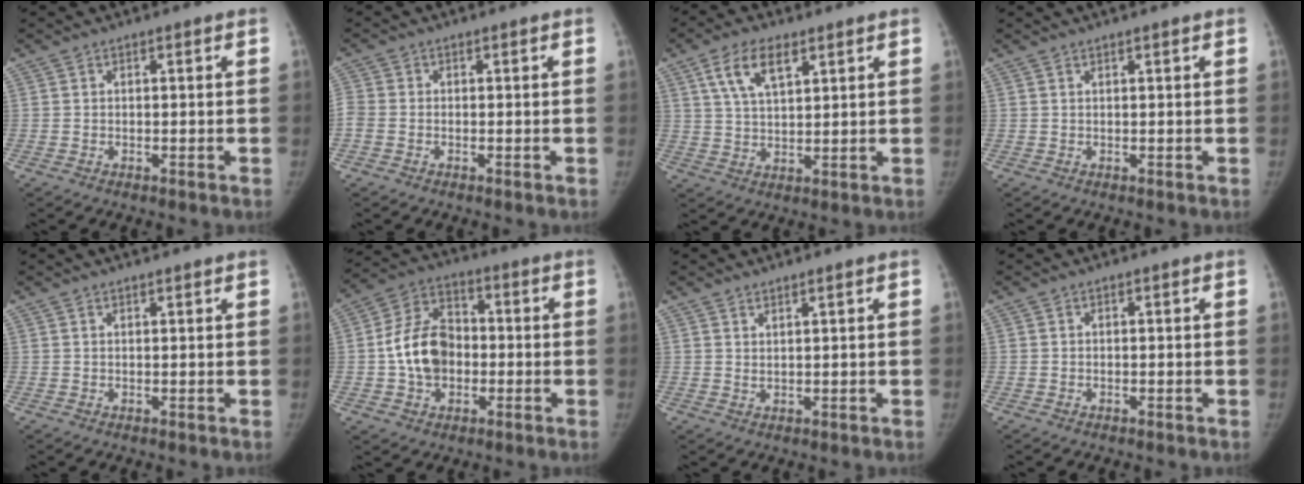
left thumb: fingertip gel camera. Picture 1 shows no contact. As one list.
[{"total": 2.9, "force": [-0.6, 2.1, 1.9], "torque": [-0.053, 0.002, -0.020]}, {"total": 8.4, "force": [4.3, 4.1, 6.0], "torque": [-0.100, -0.013, 0.082]}, {"total": 1.9, "force": [1.6, 0.2, 1.0], "torque": [-0.004, 0.013, 0.023]}, {"total": 2.7, "force": [2.3, 0.7, 1.2], "torque": [-0.002, 0.007, 0.032]}, {"total": 12.2, "force": [-1.2, 9.2, 8.0], "torque": [-0.117, 0.029, -0.025]}, {"total": 1.6, "force": [1.3, 0.1, 0.8], "torque": [-0.011, -0.014, 0.025]}, {"total": 0.0}]